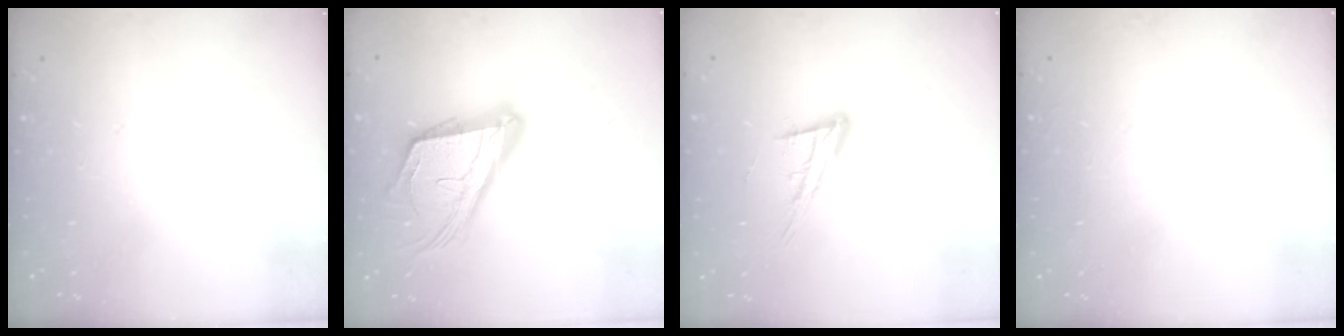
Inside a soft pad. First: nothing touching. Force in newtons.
{"total": 19.7, "press": 19.6, "slide": 2.3}
{"total": 12.3, "press": 12.0, "slide": 2.5}
{"total": 1.6, "press": 1.6, "slide": 0.0}